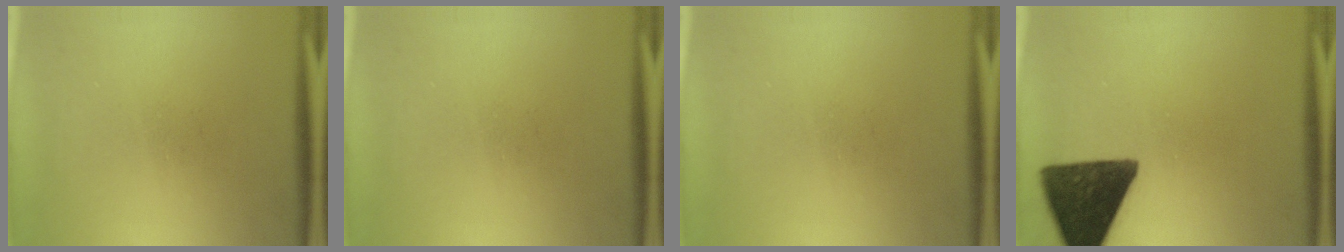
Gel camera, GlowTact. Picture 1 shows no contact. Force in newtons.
{"total": 0.0}
{"total": 0.0}
{"total": 14.2}